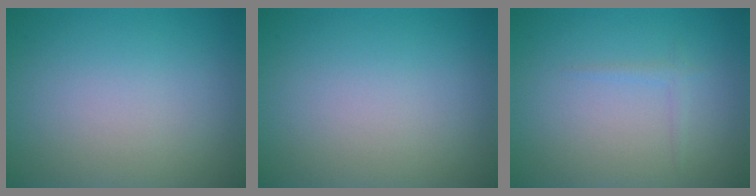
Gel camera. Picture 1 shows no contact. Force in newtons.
{"total": 0.0}
{"total": 0.9, "press": 0.8, "slide": 0.1}